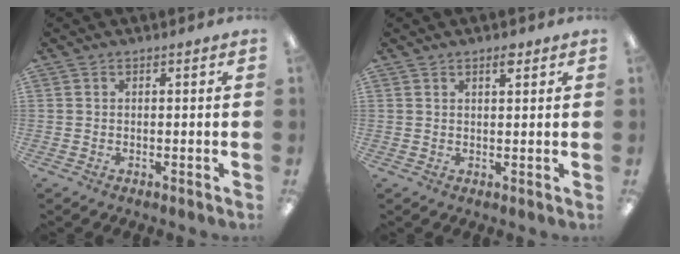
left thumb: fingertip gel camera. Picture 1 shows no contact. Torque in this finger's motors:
{"motor_torque": [-0.12, -0.02, -0.62, 0.08, -0.03]}